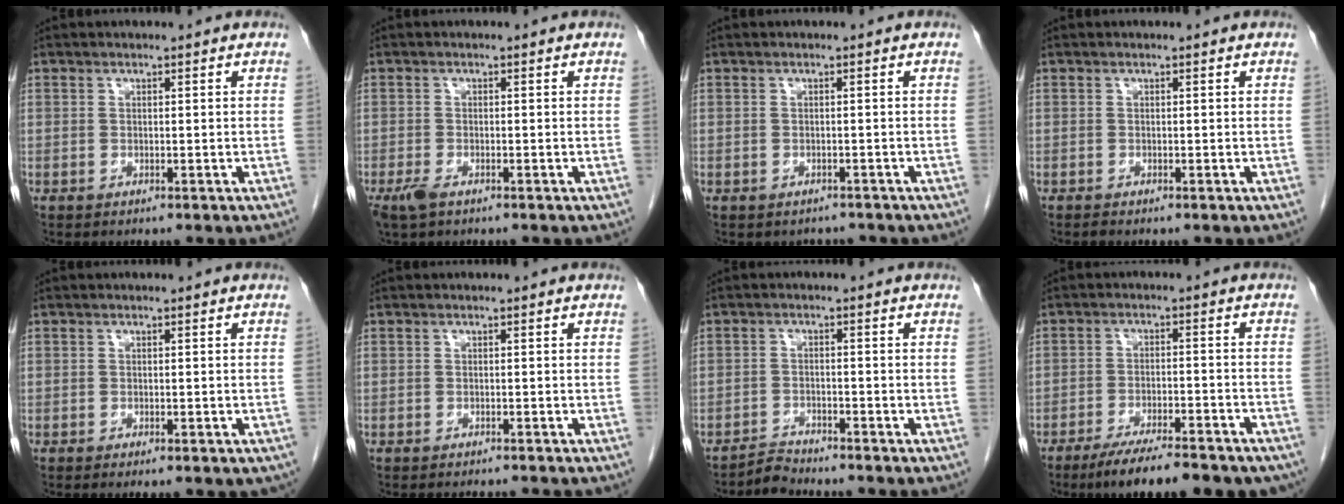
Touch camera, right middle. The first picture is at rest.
{"total": 2.5, "force": [-1.5, 0.9, 1.7], "torque": [-0.042, -0.005, -0.025]}
{"total": 2.1, "force": [-1.8, 1.1, 0.0], "torque": [-0.002, 0.002, -0.025]}
{"total": 0.7, "force": [0.7, 0.1, 0.0], "torque": [-0.004, -0.001, 0.011]}
{"total": 3.2, "force": [-2.2, 1.1, 2.1], "torque": [-0.020, -0.006, -0.026]}
{"total": 3.3, "force": [-3.1, 0.3, 1.1], "torque": [-0.010, -0.005, -0.039]}
{"total": 1.5, "force": [-1.3, 0.0, -0.5], "torque": [0.015, -0.012, -0.023]}
{"total": 15.2, "force": [-12.4, 3.0, 8.4], "torque": [-0.093, -0.004, -0.176]}